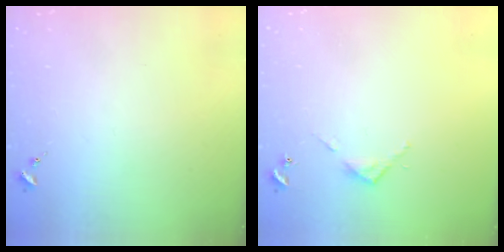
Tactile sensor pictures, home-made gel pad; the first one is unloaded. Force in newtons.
{"total": 3.2, "press": 3.2, "slide": 0.2}